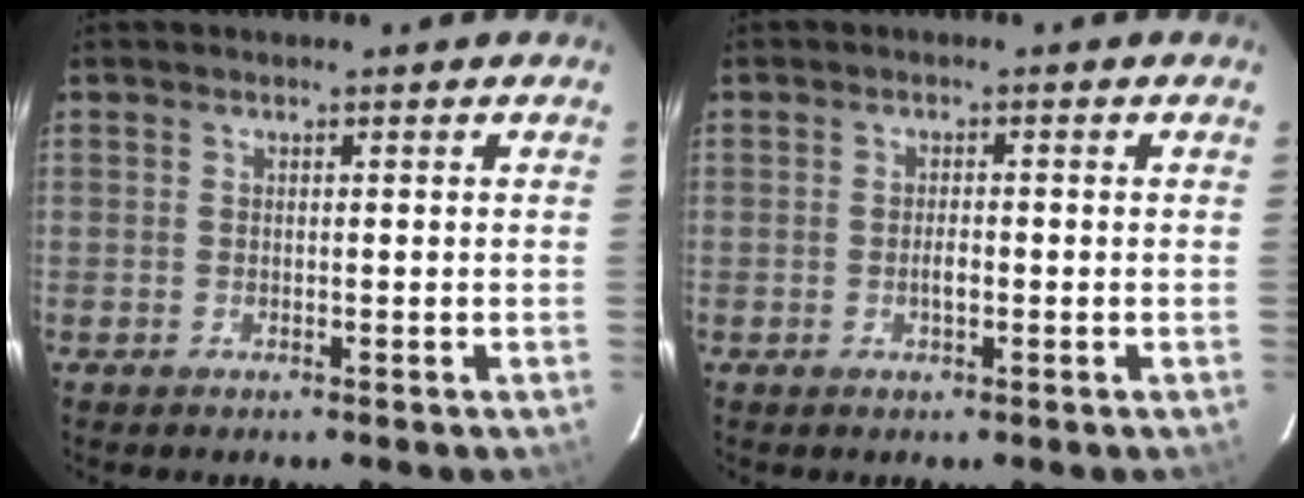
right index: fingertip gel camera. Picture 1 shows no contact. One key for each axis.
{"total": 1.8, "fx": -0.4, "fy": 0.7, "fz": 1.6, "tx": -0.029, "ty": 0.002, "tz": -0.008}